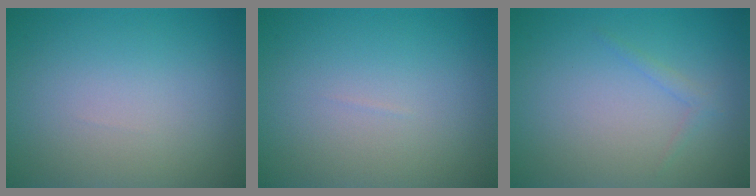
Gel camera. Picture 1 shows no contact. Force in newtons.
{"total": 0.0}
{"total": 0.8, "press": 0.8, "slide": 0.0}